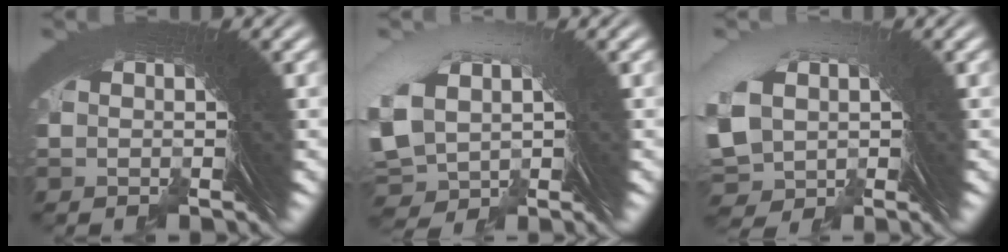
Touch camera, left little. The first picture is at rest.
{"total": 5.1, "force": [0.1, 4.1, 2.9], "torque": [-0.090, -0.003, 0.011]}
{"total": 4.5, "force": [-0.2, 4.0, 2.1], "torque": [-0.073, -0.003, 0.002]}